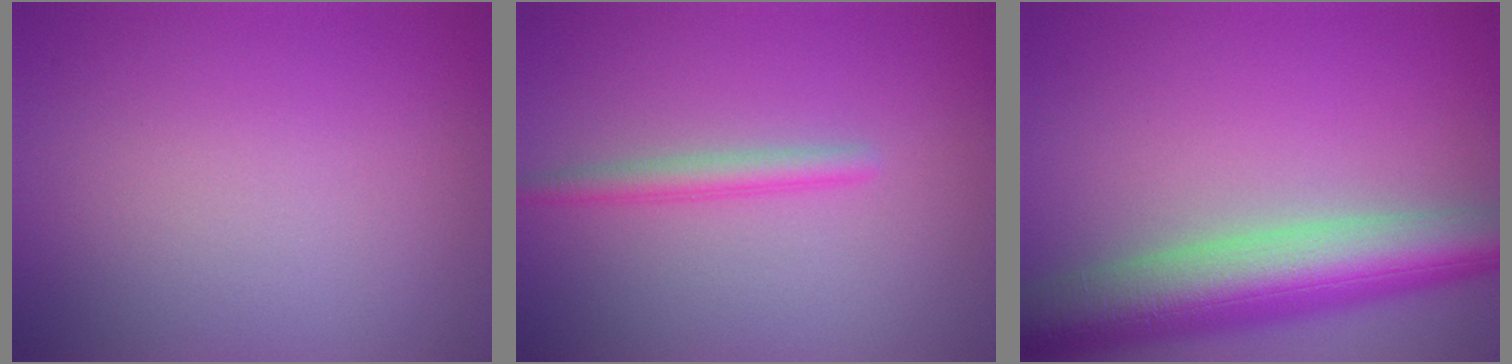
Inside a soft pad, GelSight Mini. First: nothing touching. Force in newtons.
{"total": 1.9, "press": 1.9, "slide": 0.0}
{"total": 9.6, "press": 9.6, "slide": 0.4}